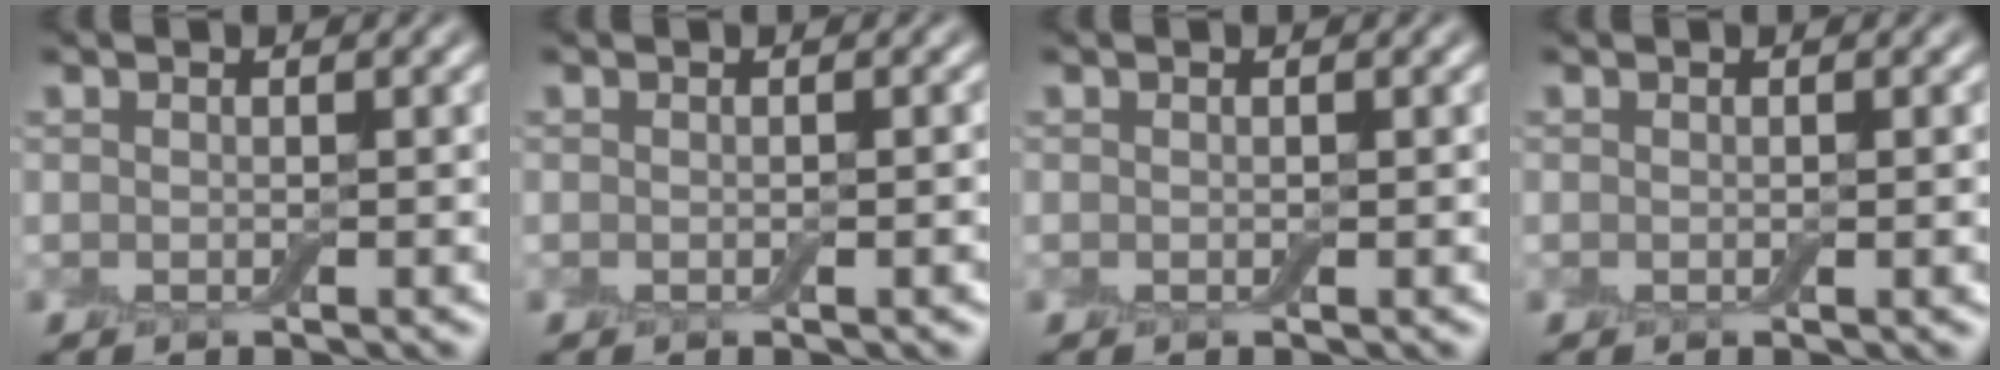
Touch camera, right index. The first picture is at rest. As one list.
[{"total": 0.8, "force": [-0.2, 0.0, 0.7], "torque": [-0.009, 0.000, -0.002]}, {"total": 0.0}, {"total": 0.6, "force": [-0.1, 0.1, 0.6], "torque": [-0.007, -0.002, -0.001]}]